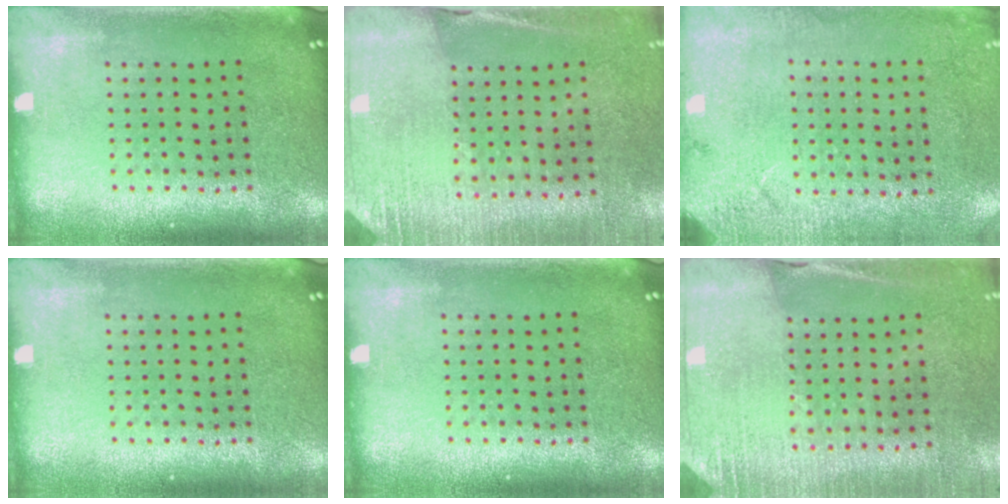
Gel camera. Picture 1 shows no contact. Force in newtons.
{"total": 2.7, "press": 2.6, "slide": 0.7}
{"total": 2.6, "press": 2.2, "slide": 1.3}
{"total": 0.0}
{"total": 0.0}
{"total": 2.7, "press": 2.6, "slide": 0.7}